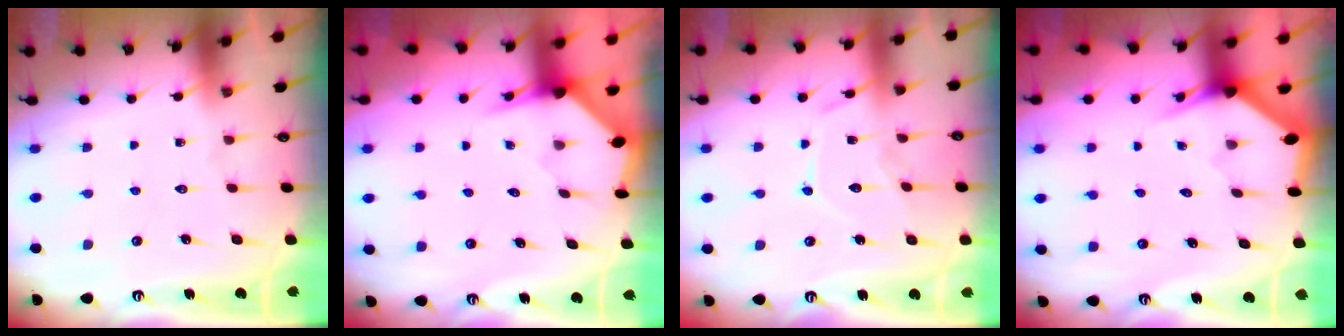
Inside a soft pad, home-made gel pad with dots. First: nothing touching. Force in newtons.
{"total": 3.3, "press": 3.2, "slide": 0.4}
{"total": 10.9, "press": 10.9, "slide": 0.6}
{"total": 2.9, "press": 2.9, "slide": 0.1}